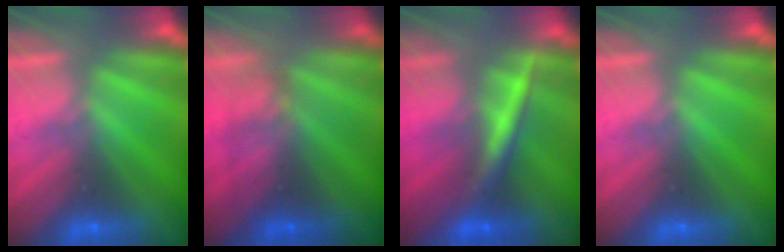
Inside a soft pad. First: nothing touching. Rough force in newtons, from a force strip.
{"total": 2.9}
{"total": 2.4}
{"total": 0.0}